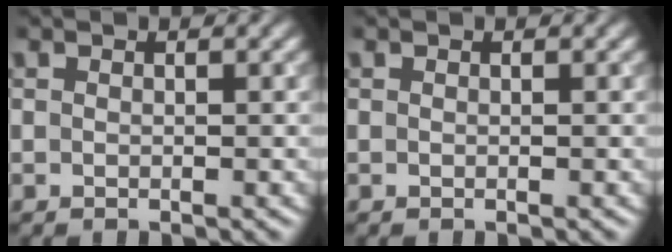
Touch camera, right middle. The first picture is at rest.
{"total": 0.0}